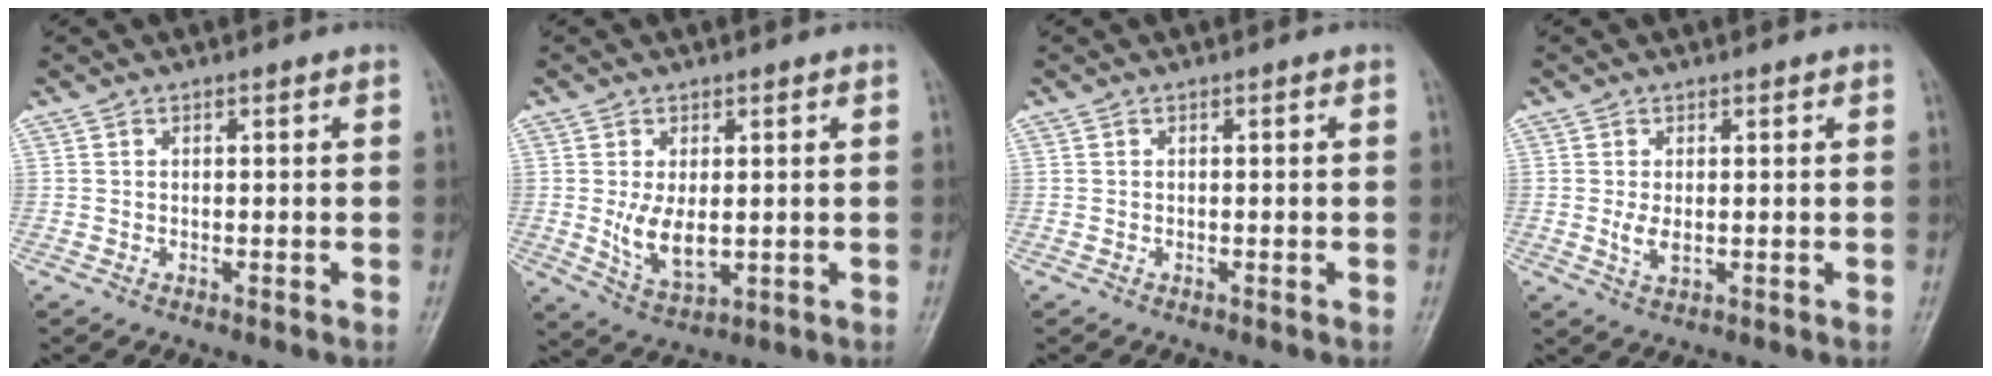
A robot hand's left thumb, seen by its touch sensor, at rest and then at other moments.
{"total": 6.8, "force": [0.3, 3.8, 5.7], "torque": [-0.093, -0.019, 0.020]}
{"total": 0.0}
{"total": 2.7, "force": [0.4, 1.4, 2.3], "torque": [-0.043, -0.008, 0.013]}